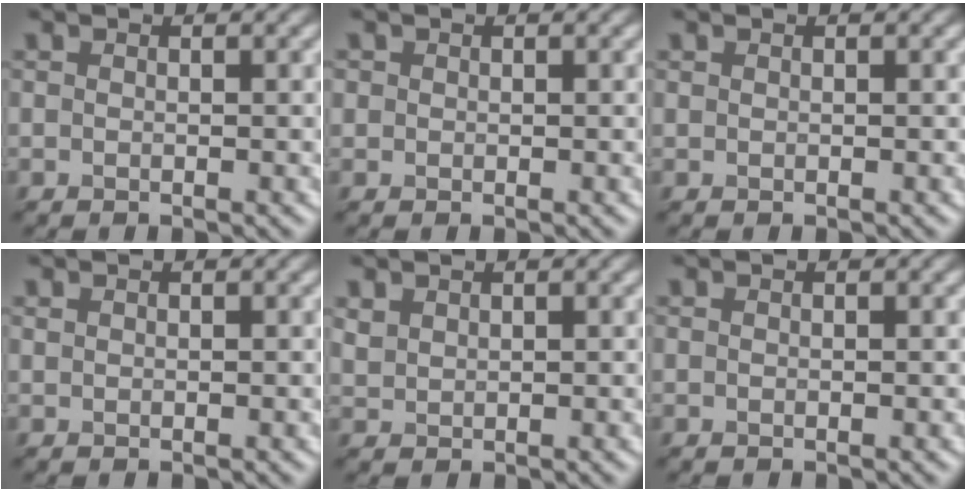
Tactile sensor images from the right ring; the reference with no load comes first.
{"total": 1.0, "force": [-0.2, -0.6, -0.8], "torque": [-0.002, -0.004, 0.012]}
{"total": 0.7, "force": [-0.1, -0.5, -0.5], "torque": [-0.003, -0.005, 0.004]}
{"total": 1.1, "force": [-0.2, -0.8, -0.8], "torque": [-0.003, -0.006, 0.014]}
{"total": 1.2, "force": [0.5, -0.5, -1.0], "torque": [-0.009, 0.001, 0.041]}
{"total": 0.0}